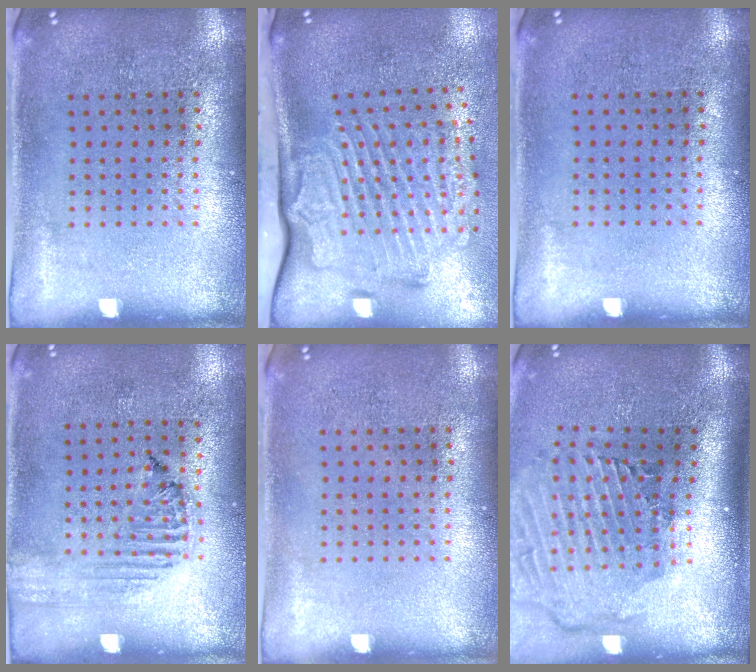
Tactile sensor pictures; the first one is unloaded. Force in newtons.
{"total": 3.5, "press": 2.4, "slide": 2.5}
{"total": 0.0}
{"total": 1.3, "press": 1.3, "slide": 0.2}
{"total": 0.0}
{"total": 3.0, "press": 2.1, "slide": 2.1}